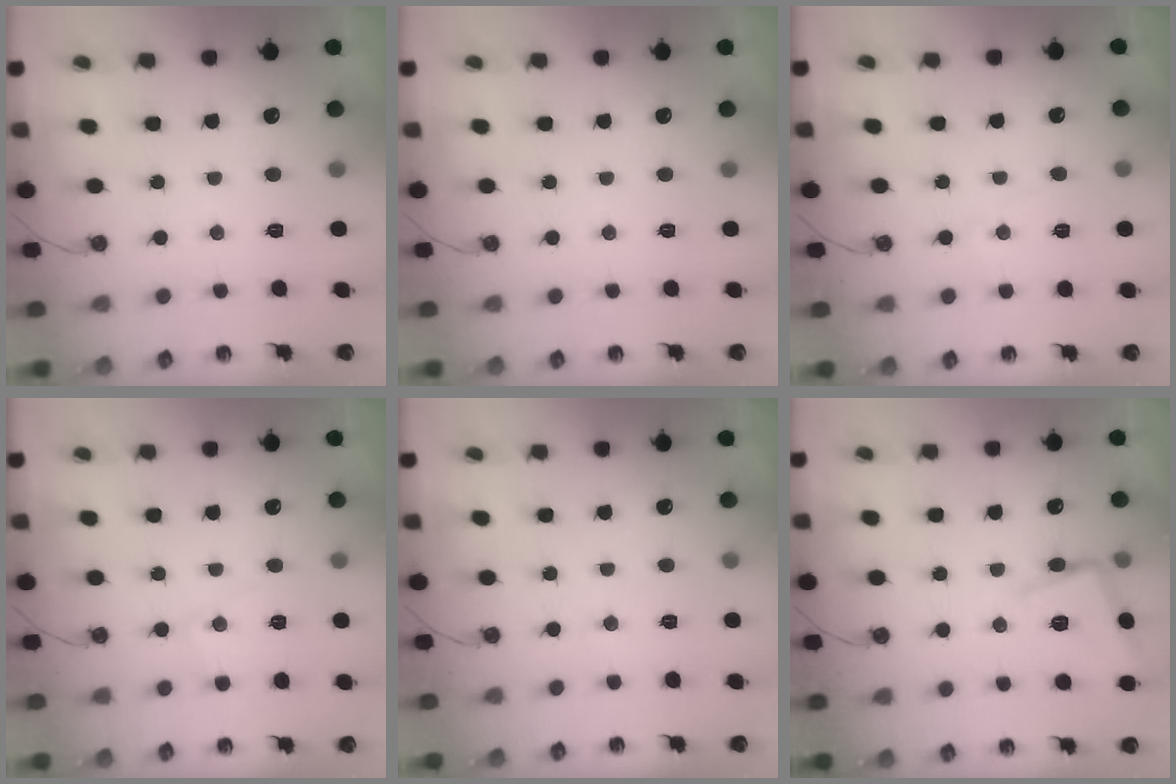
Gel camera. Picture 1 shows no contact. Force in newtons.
{"total": 0.0}
{"total": 3.8, "press": 3.7, "slide": 0.6}
{"total": 4.9, "press": 4.9, "slide": 0.4}
{"total": 3.2, "press": 3.1, "slide": 0.5}
{"total": 12.2, "press": 12.1, "slide": 1.0}